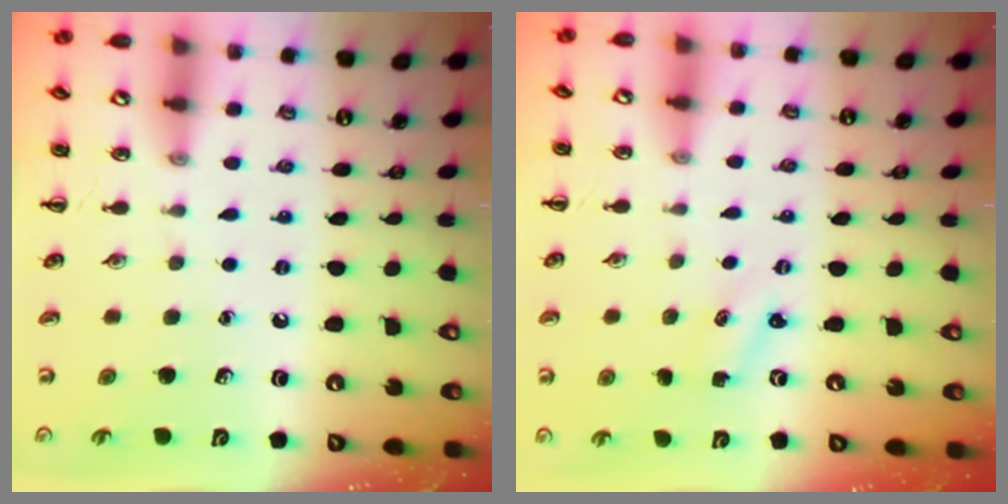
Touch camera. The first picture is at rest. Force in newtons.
{"total": 1.3, "press": 1.2, "slide": 0.3}